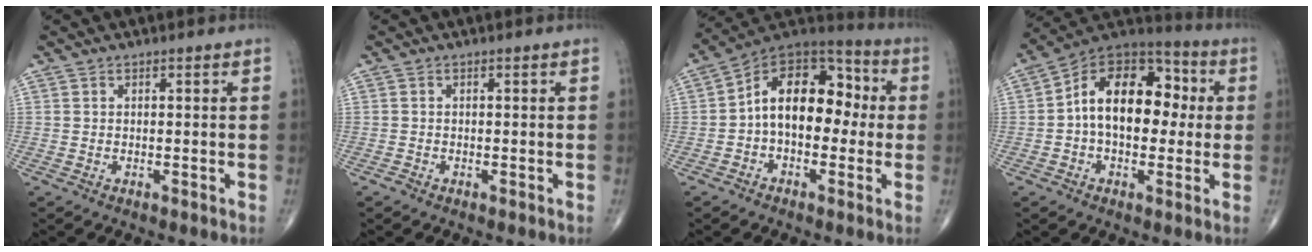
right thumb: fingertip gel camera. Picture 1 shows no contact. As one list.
[{"total": 0.5, "force": [-0.4, 0.3, 0.1], "torque": [-0.005, 0.000, -0.011]}, {"total": 15.9, "force": [-0.1, 10.2, 12.2], "torque": [-0.152, 0.051, -0.016]}, {"total": 17.5, "force": [1.2, 11.1, 13.5], "torque": [-0.176, 0.042, 0.007]}]